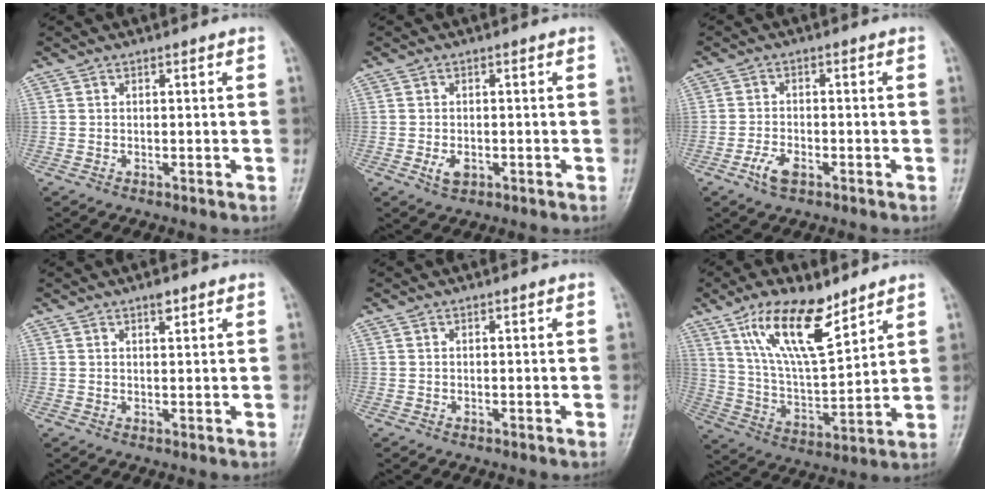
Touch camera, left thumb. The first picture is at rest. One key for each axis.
{"total": 2.6, "fx": -0.9, "fy": 1.7, "fz": 1.8, "tx": -0.031, "ty": -0.001, "tz": -0.013}
{"total": 3.8, "fx": -2.0, "fy": 1.9, "fz": 2.5, "tx": -0.052, "ty": 0.010, "tz": -0.039}
{"total": 1.8, "fx": 1.2, "fy": 0.6, "fz": 1.1, "tx": -0.011, "ty": -0.006, "tz": 0.018}
{"total": 0.0}
{"total": 15.3, "fx": 9.7, "fy": 5.4, "fz": 10.6, "tx": -0.166, "ty": -0.052, "tz": 0.188}